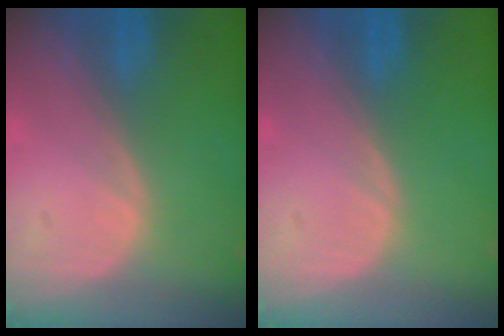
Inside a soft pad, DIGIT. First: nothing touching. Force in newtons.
{"total": 0.0}